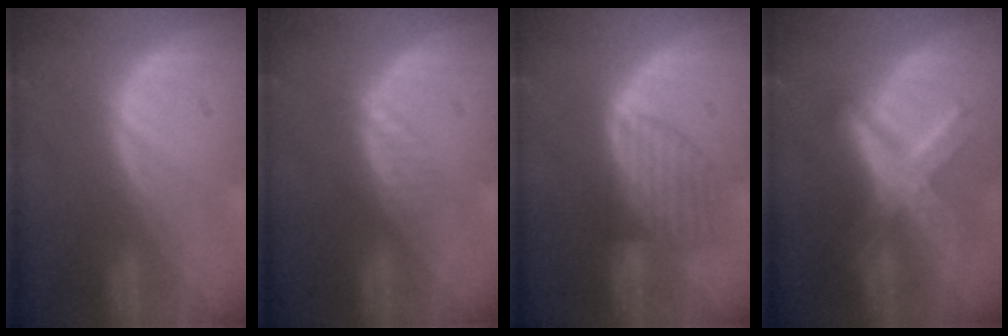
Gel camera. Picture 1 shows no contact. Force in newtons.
{"total": 2.3, "press": 2.3, "slide": 0.1}
{"total": 7.3, "press": 6.4, "slide": 3.5}
{"total": 9.0, "press": 9.0, "slide": 0.6}